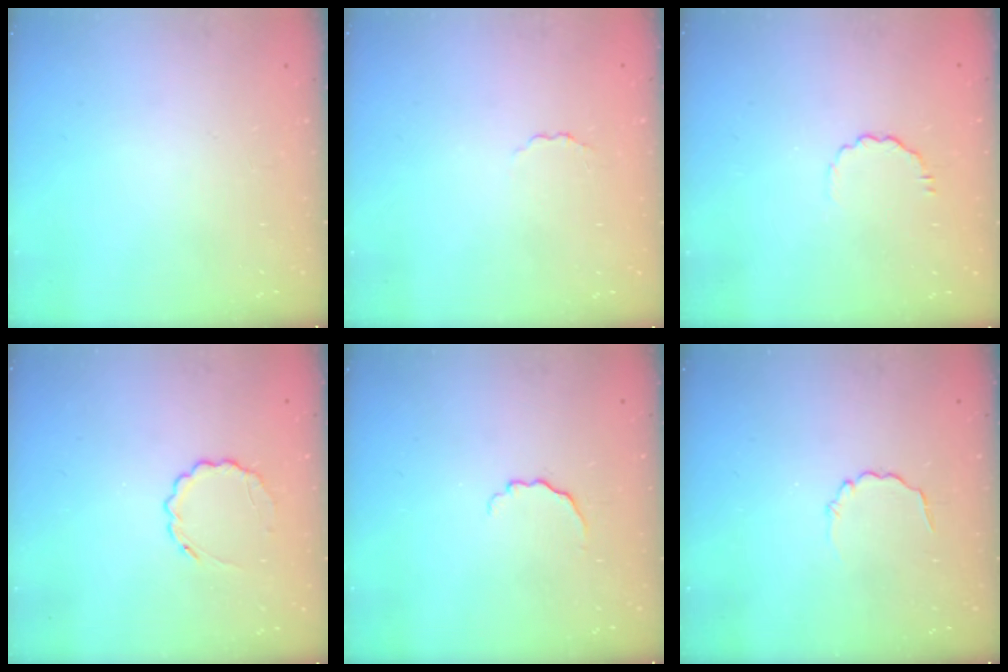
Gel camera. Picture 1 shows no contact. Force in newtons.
{"total": 2.0, "press": 1.9, "slide": 0.6}
{"total": 3.5, "press": 3.2, "slide": 1.4}
{"total": 5.8, "press": 5.6, "slide": 1.6}
{"total": 3.3, "press": 3.2, "slide": 0.8}
{"total": 2.3, "press": 2.1, "slide": 0.9}